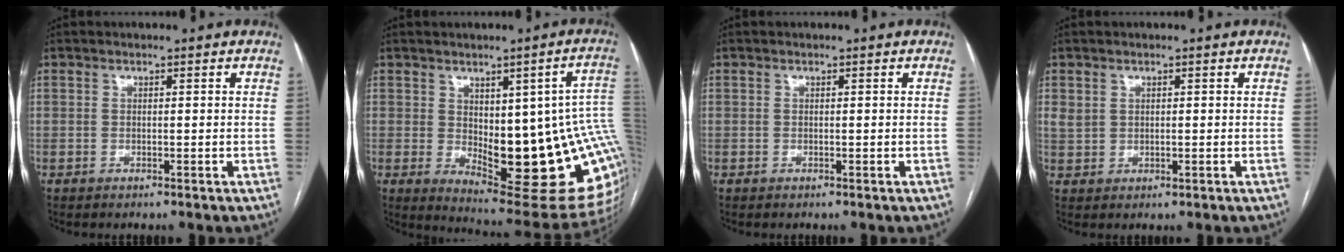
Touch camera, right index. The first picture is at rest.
{"total": 21.9, "force": [0.0, 6.3, 21.0], "torque": [-0.193, -0.003, 0.027]}
{"total": 0.0}
{"total": 2.2, "force": [0.9, 1.7, 1.1], "torque": [-0.026, 0.006, 0.026]}